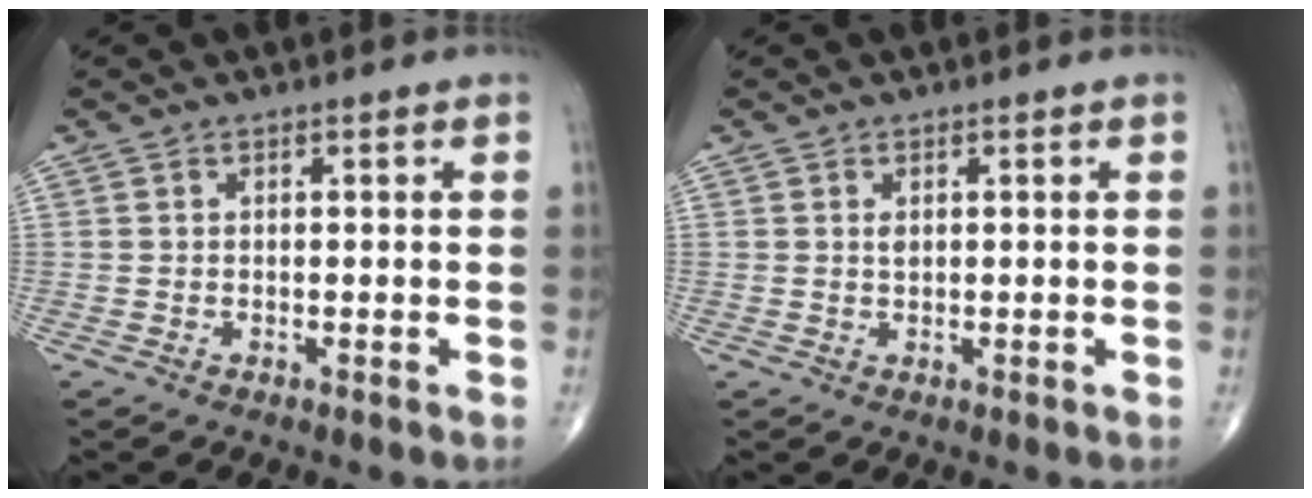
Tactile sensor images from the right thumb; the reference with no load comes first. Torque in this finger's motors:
{"motor_torque": [0.25, 0.00, 0.15, -0.09, 0.11]}